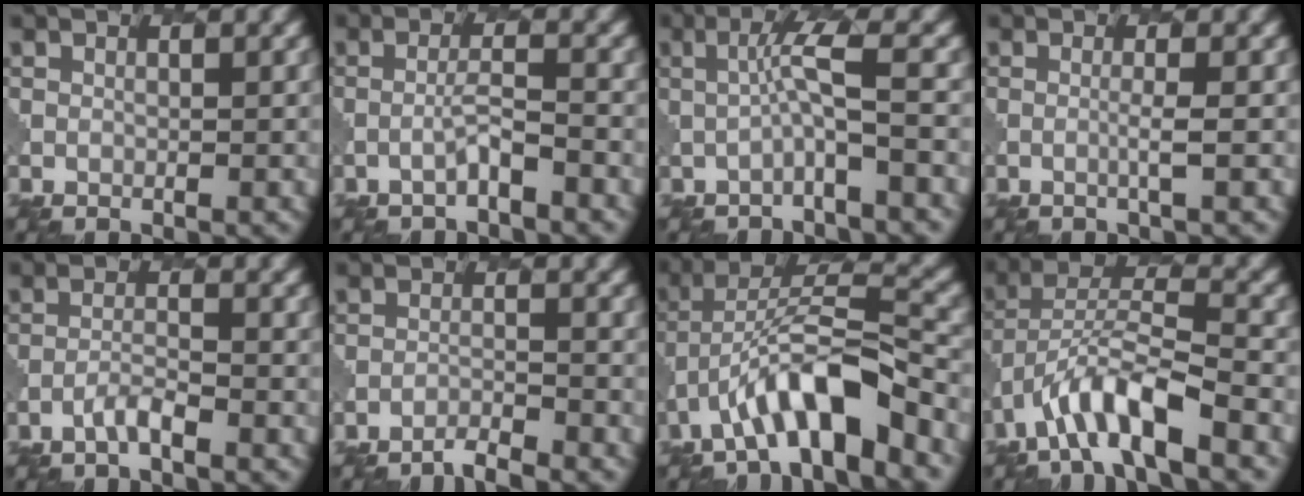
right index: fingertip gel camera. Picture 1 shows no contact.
{"total": 1.7, "force": [-0.8, 0.1, 1.4], "torque": [-0.027, 0.011, -0.019]}
{"total": 3.1, "force": [-0.3, 0.2, 3.1], "torque": [-0.053, 0.010, -0.011]}
{"total": 1.2, "force": [0.1, 0.0, 1.2], "torque": [-0.018, 0.004, -0.007]}
{"total": 1.6, "force": [-1.0, 0.3, 1.2], "torque": [-0.023, 0.007, -0.024]}
{"total": 2.0, "force": [-1.8, 0.2, 0.7], "torque": [-0.003, 0.001, -0.039]}
{"total": 7.9, "force": [-4.3, 2.1, 6.2], "torque": [-0.102, 0.016, -0.070]}
{"total": 7.5, "force": [-4.2, 2.2, 5.8], "torque": [-0.105, 0.008, -0.078]}